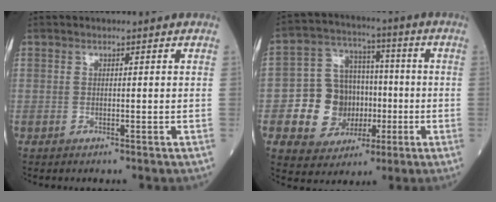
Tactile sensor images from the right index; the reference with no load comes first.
{"total": 11.8, "force": [-2.1, 9.9, 5.9], "torque": [-0.113, 0.037, -0.024]}